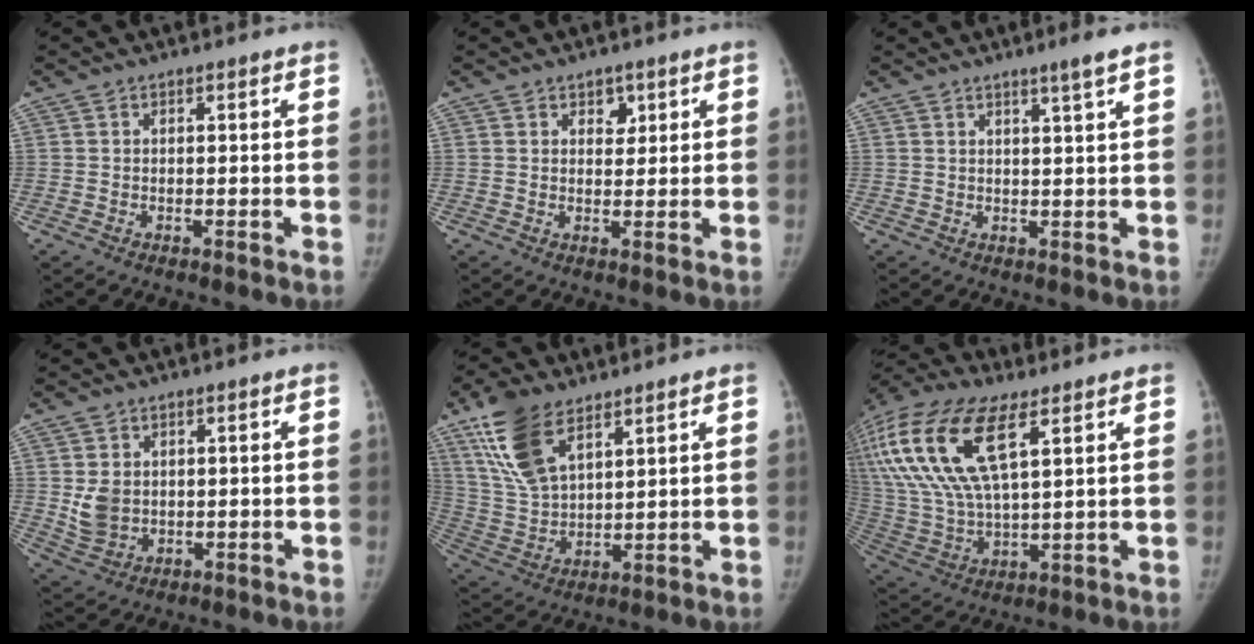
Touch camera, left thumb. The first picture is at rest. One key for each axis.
{"total": 3.0, "fx": 1.7, "fy": 2.1, "fz": 1.4, "tx": 0.003, "ty": -0.010, "tz": 0.025}
{"total": 3.3, "fx": 2.2, "fy": -0.5, "fz": 2.4, "tx": -0.039, "ty": -0.016, "tz": 0.038}
{"total": 5.5, "fx": 0.8, "fy": 4.4, "fz": 3.1, "tx": -0.044, "ty": -0.011, "tz": 0.029}
{"total": 13.9, "fx": 8.4, "fy": 6.5, "fz": 8.9, "tx": -0.165, "ty": -0.027, "tz": 0.171}
{"total": 25.2, "fx": 10.2, "fy": 11.2, "fz": 20.1, "tx": -0.455, "ty": 0.003, "tz": 0.193}